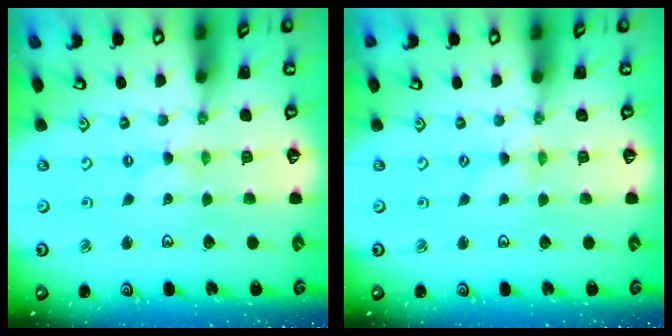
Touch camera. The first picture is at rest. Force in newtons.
{"total": 0.0}